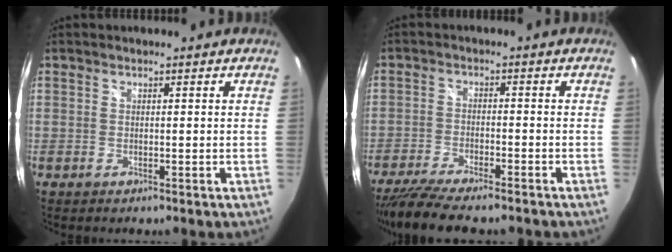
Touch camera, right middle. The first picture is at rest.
{"total": 10.6, "force": [-9.1, 1.5, 5.2], "torque": [-0.122, -0.033, -0.152]}